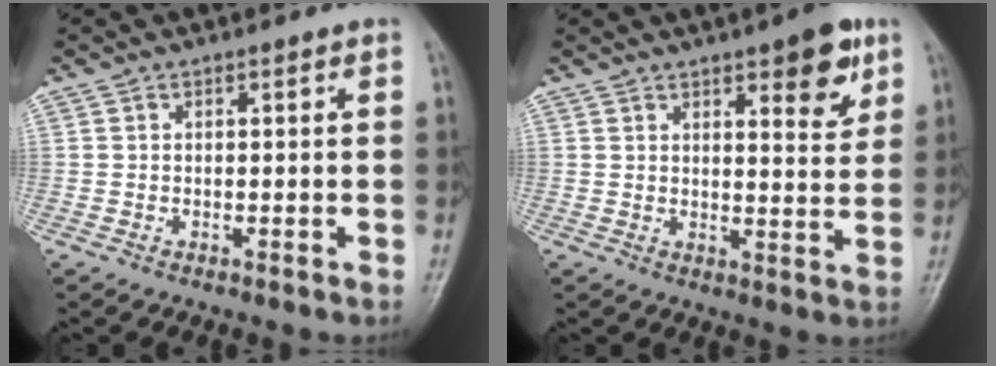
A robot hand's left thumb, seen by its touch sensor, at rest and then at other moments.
{"total": 8.9, "force": [4.9, 2.9, 6.8], "torque": [-0.070, -0.026, 0.064]}